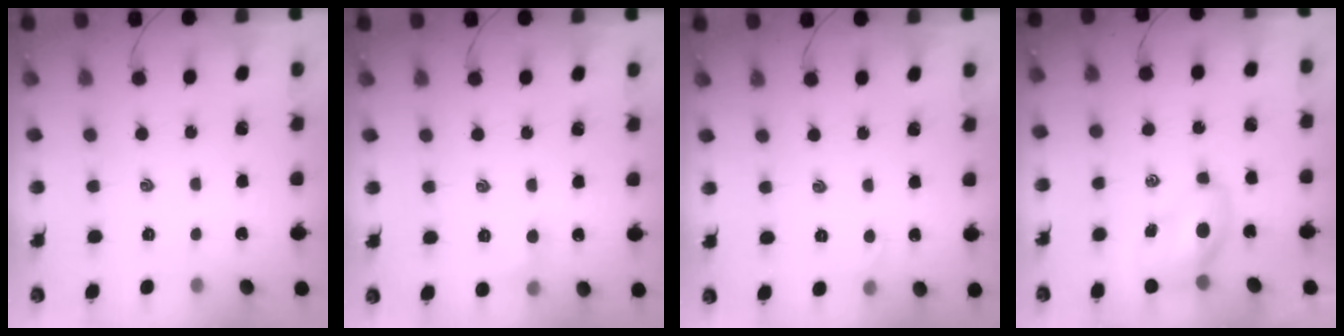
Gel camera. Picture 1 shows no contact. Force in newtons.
{"total": 5.5, "press": 5.2, "slide": 1.7}
{"total": 2.9, "press": 2.8, "slide": 1.0}
{"total": 7.2, "press": 7.1, "slide": 1.2}